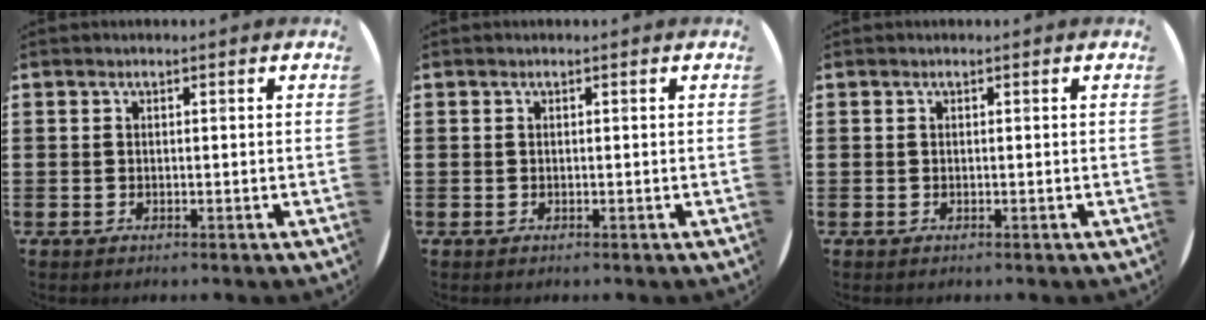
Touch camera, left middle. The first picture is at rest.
{"total": 0.0}
{"total": 0.0}